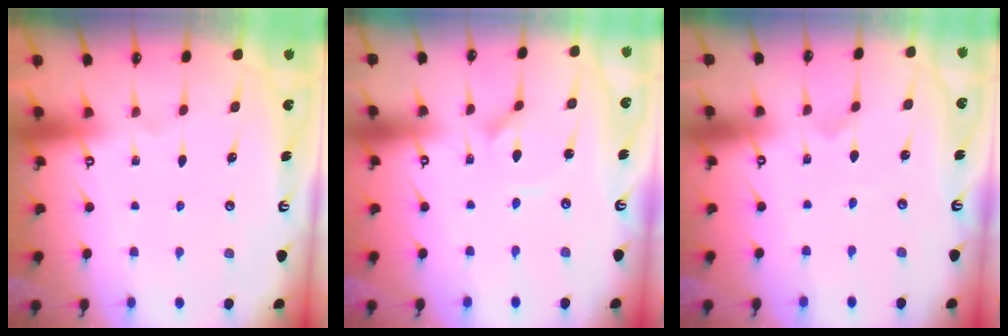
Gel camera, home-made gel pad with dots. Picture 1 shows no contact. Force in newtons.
{"total": 1.2, "press": 1.2, "slide": 0.2}
{"total": 0.0}